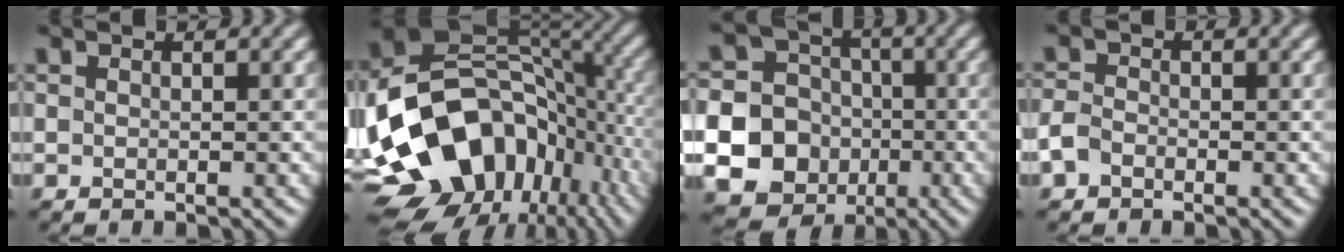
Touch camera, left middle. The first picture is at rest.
{"total": 16.8, "force": [-5.9, 11.8, 10.4], "torque": [-0.186, 0.003, -0.114]}
{"total": 22.1, "force": [-5.7, 20.8, 4.8], "torque": [-0.162, -0.032, -0.132]}
{"total": 1.9, "force": [-1.3, 1.2, 0.7], "torque": [-0.012, 0.002, -0.033]}